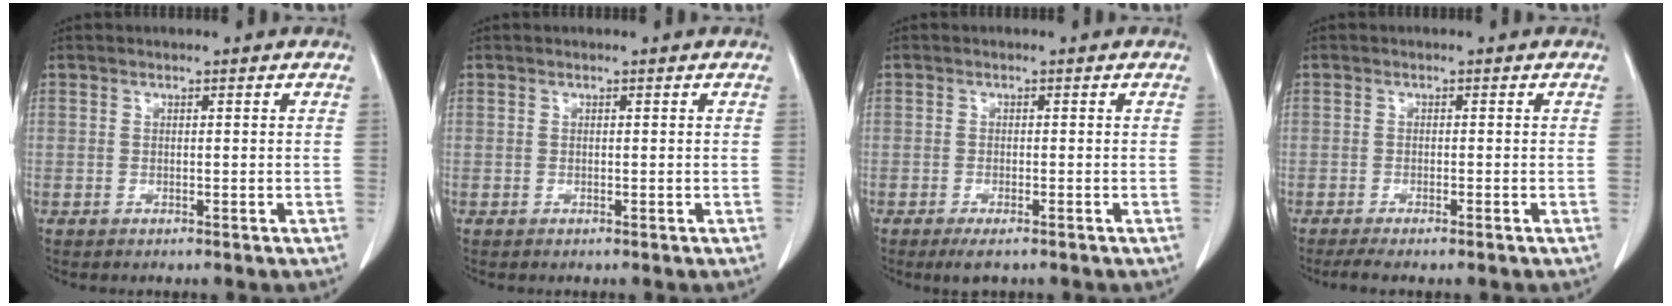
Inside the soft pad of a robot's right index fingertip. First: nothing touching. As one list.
[{"total": 0.0}, {"total": 2.7, "force": [-2.0, 0.7, 1.8], "torque": [-0.022, -0.004, -0.029]}, {"total": 3.9, "force": [-3.1, 0.2, 2.4], "torque": [-0.030, -0.007, -0.045]}]